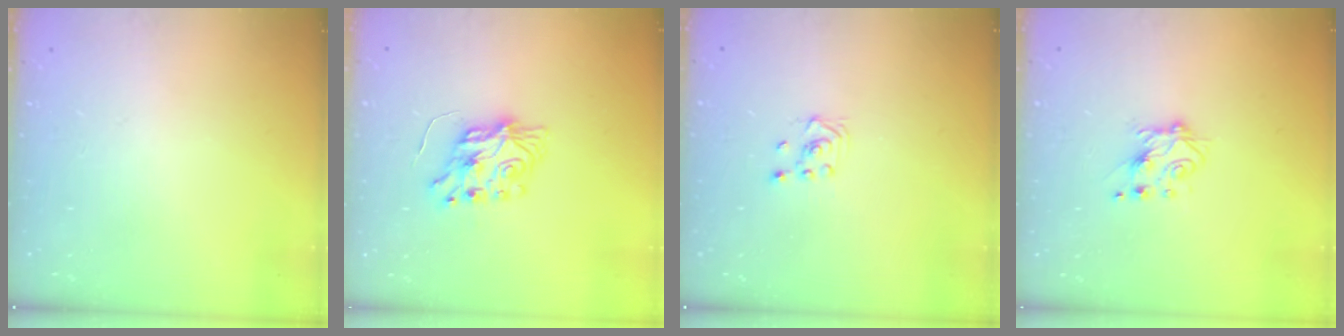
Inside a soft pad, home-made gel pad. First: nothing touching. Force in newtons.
{"total": 7.3, "press": 7.3, "slide": 0.3}
{"total": 2.3, "press": 2.2, "slide": 0.8}
{"total": 5.6, "press": 5.6, "slide": 0.8}